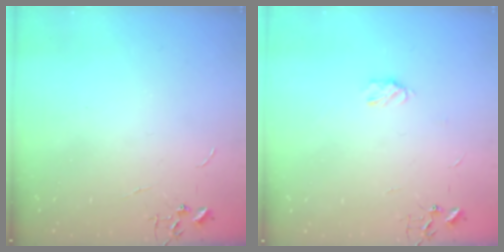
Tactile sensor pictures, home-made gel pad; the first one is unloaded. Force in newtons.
{"total": 4.5, "press": 4.4, "slide": 0.7}